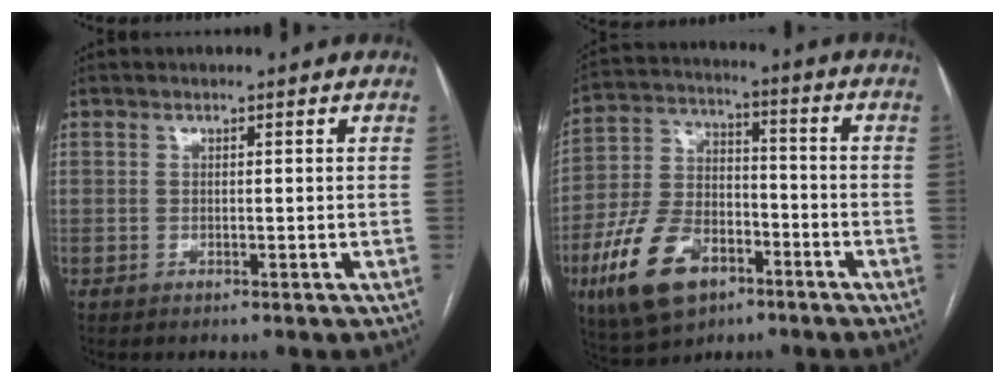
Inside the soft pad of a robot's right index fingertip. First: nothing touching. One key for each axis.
{"total": 14.8, "fx": -7.5, "fy": 8.3, "fz": 9.7, "tx": -0.208, "ty": 0.007, "tz": -0.131}